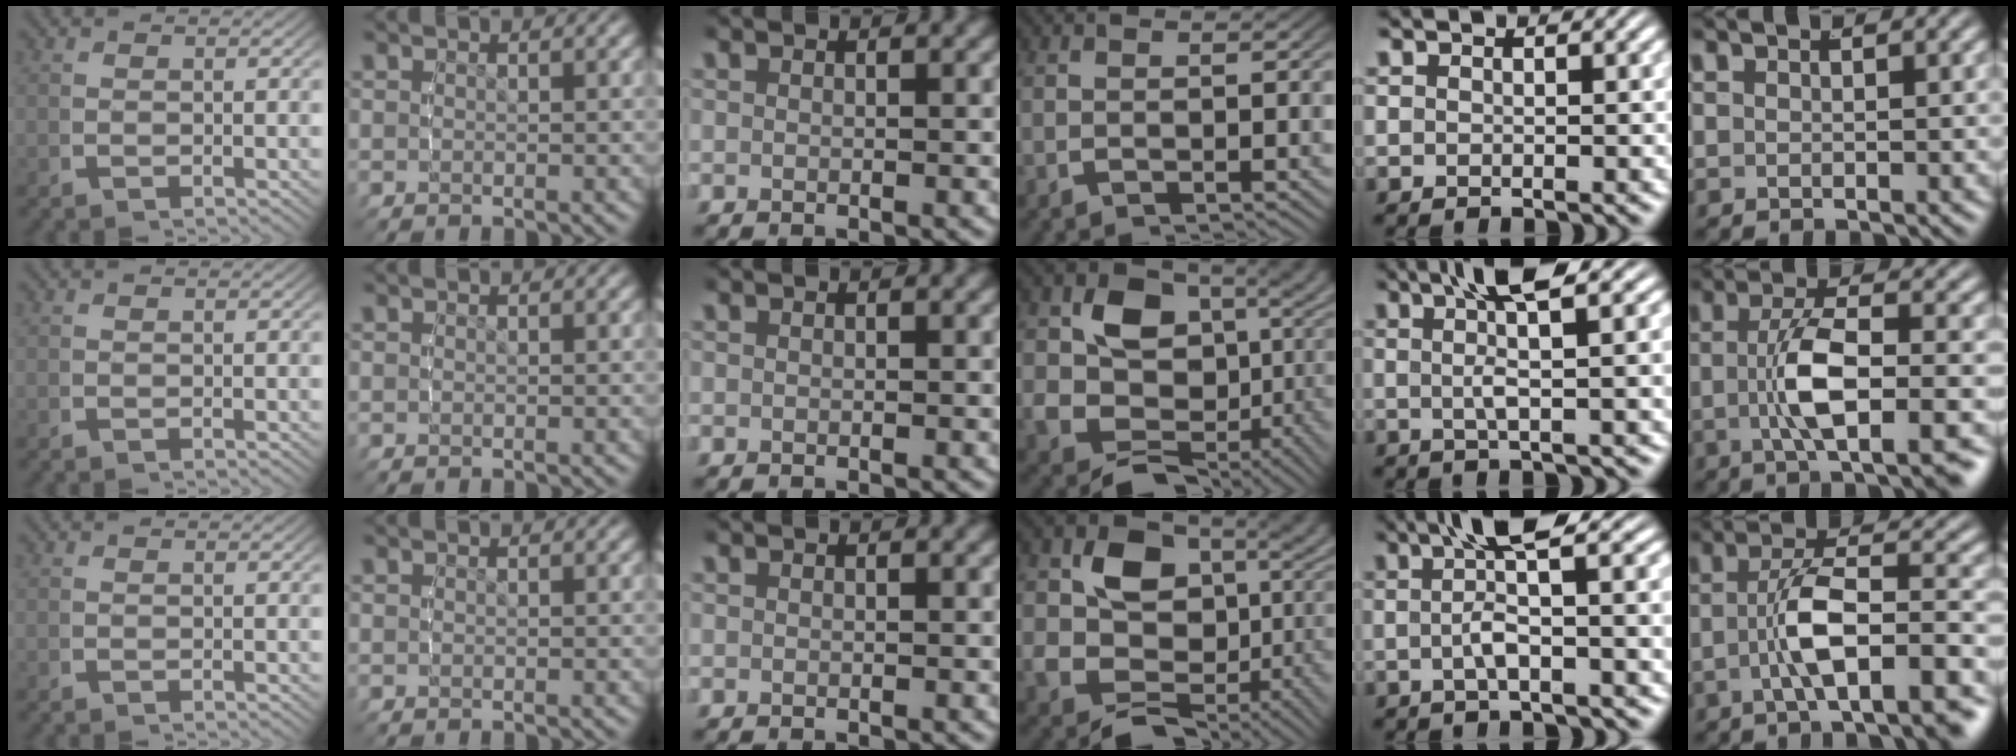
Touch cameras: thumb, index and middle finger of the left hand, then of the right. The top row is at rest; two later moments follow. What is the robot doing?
{"motion": "lift_and_place", "object": "stress ball aka squeeze ball"}